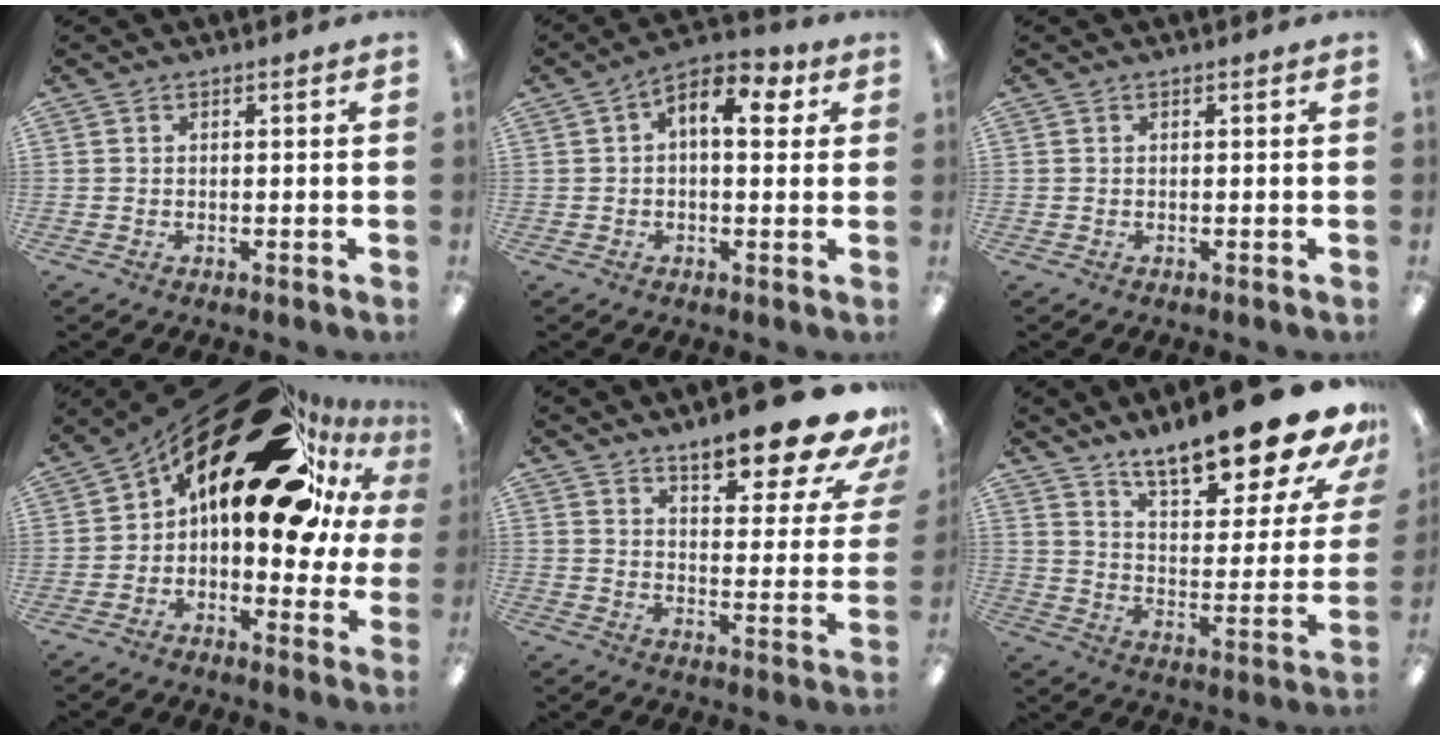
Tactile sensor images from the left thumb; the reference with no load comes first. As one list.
[{"total": 9.2, "force": [2.9, 4.6, 7.4], "torque": [-0.111, -0.001, 0.045]}, {"total": 0.0}, {"total": 27.8, "force": [13.5, 12.8, 20.7], "torque": [-0.282, -0.086, 0.244]}, {"total": 15.5, "force": [12.5, 3.3, 8.6], "torque": [-0.113, -0.093, 0.204]}, {"total": 20.0, "force": [16.6, 4.4, 10.2], "torque": [-0.147, -0.124, 0.273]}]